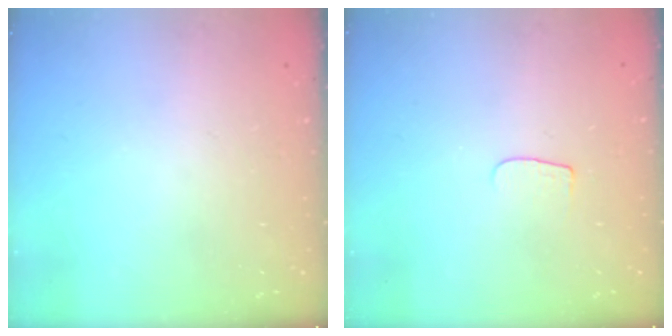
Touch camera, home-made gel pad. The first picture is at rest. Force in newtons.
{"total": 4.3, "press": 4.3, "slide": 0.5}